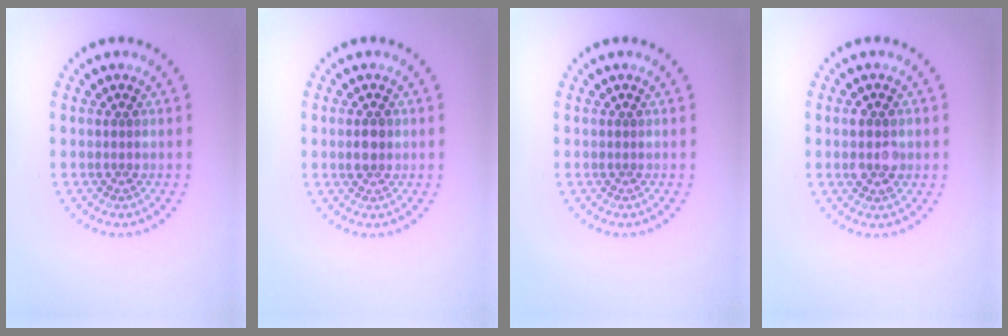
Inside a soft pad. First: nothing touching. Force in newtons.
{"total": 1.6, "press": 1.6, "slide": 0.1}
{"total": 0.0}
{"total": 2.8, "press": 2.8, "slide": 0.1}